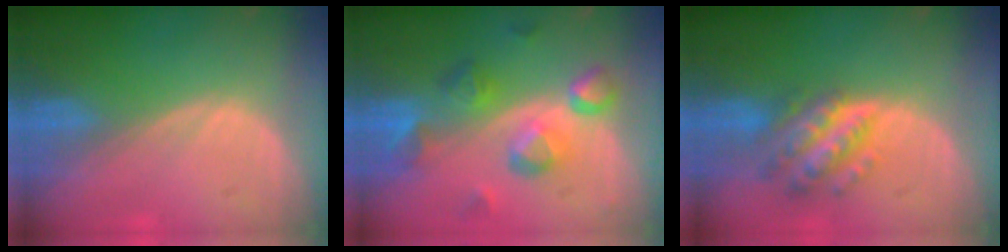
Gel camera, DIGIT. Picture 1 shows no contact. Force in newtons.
{"total": 9.5, "press": 8.4, "slide": 4.5}
{"total": 7.7, "press": 7.7, "slide": 0.4}